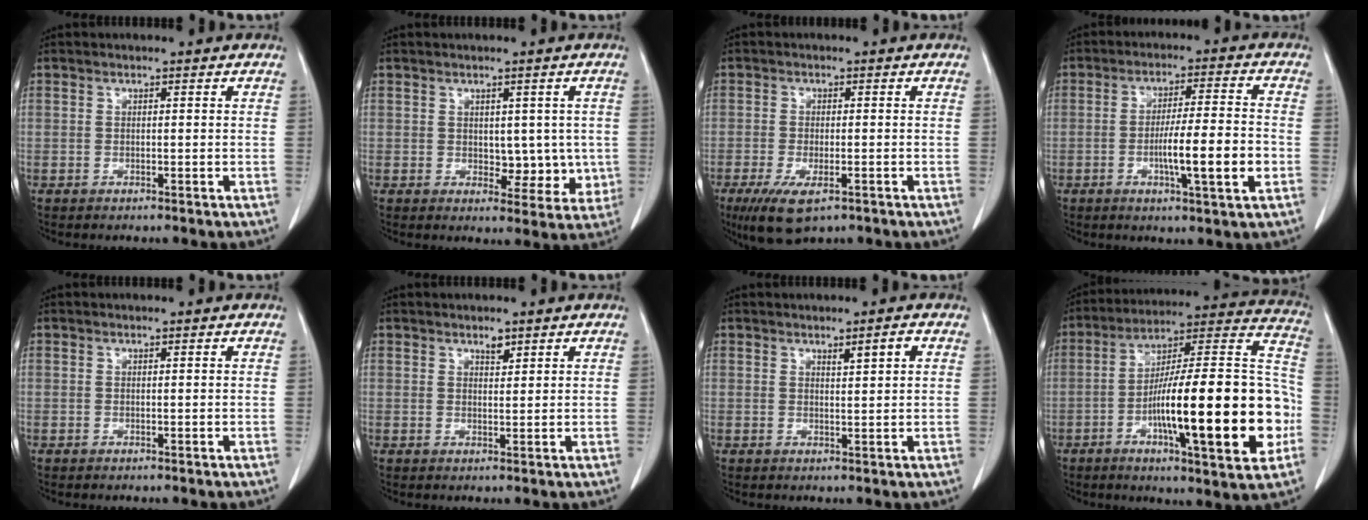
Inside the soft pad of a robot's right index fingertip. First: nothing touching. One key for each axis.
{"total": 5.5, "fx": 0.1, "fy": 3.5, "fz": 4.2, "tx": -0.035, "ty": -0.002, "tz": 0.011}
{"total": 7.0, "fx": -4.0, "fy": 2.3, "fz": 5.3, "tx": -0.094, "ty": -0.018, "tz": -0.062}
{"total": 9.8, "fx": -2.6, "fy": 0.4, "fz": 9.4, "tx": -0.154, "ty": -0.002, "tz": -0.043}
{"total": 0.0}
{"total": 1.4, "fx": 1.1, "fy": 0.5, "fz": 0.7, "tx": -0.013, "ty": -0.005, "tz": 0.019}
{"total": 2.1, "fx": 1.1, "fy": 0.0, "fz": 1.8, "tx": -0.032, "ty": -0.002, "tz": 0.018}
{"total": 26.1, "fx": -6.4, "fy": 3.5, "fz": 25.0, "tx": -0.342, "ty": 0.008, "tz": -0.100}